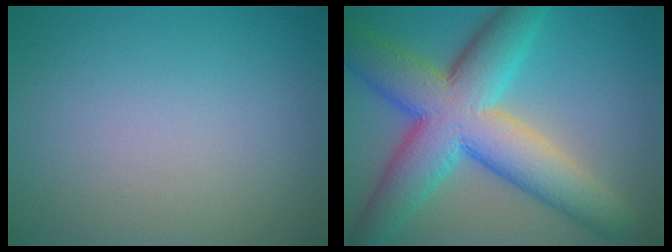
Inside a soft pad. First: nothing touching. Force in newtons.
{"total": 11.6, "press": 11.6, "slide": 0.2}